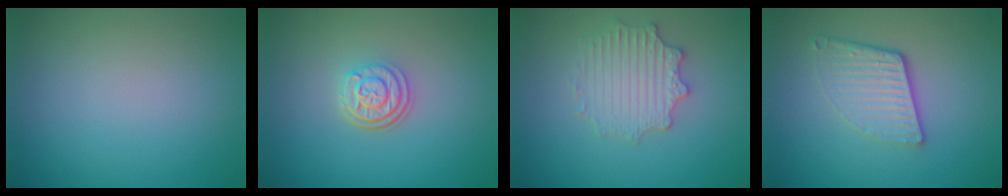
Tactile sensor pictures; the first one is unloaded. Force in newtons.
{"total": 3.1, "press": 2.4, "slide": 1.9}
{"total": 2.9, "press": 2.9, "slide": 0.6}
{"total": 4.4, "press": 2.9, "slide": 3.3}